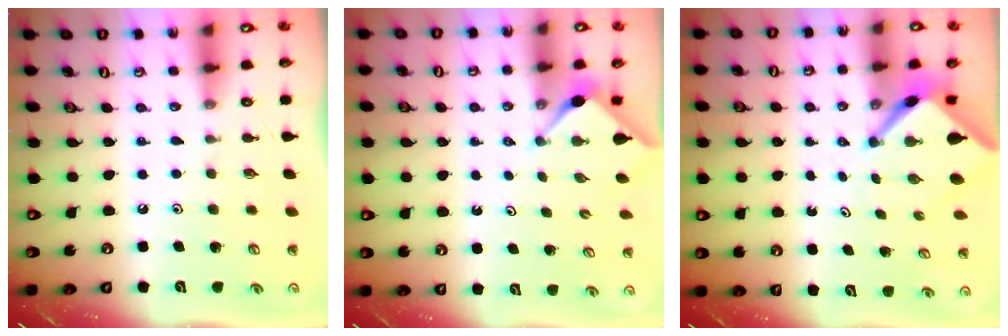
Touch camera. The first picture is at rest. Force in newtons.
{"total": 3.0, "press": 3.0, "slide": 0.3}
{"total": 3.8, "press": 3.8, "slide": 0.2}